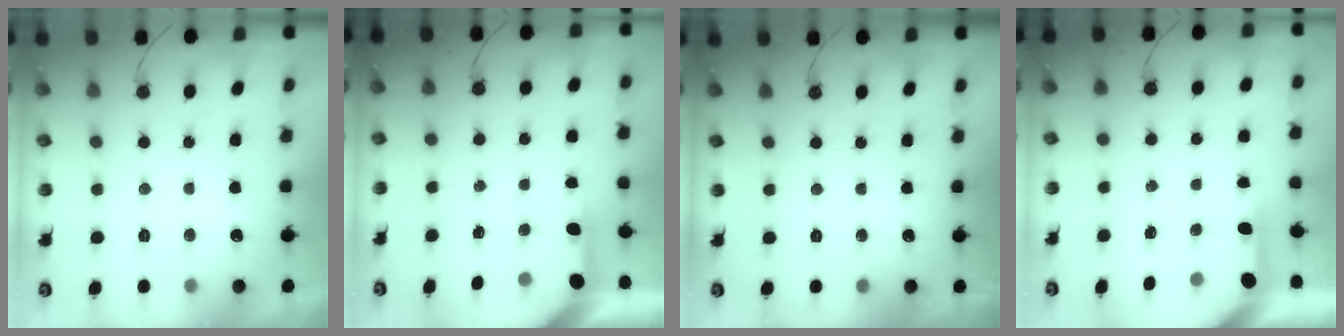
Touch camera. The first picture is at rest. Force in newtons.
{"total": 3.5, "press": 3.5, "slide": 0.4}
{"total": 0.0}
{"total": 3.1, "press": 3.1, "slide": 0.4}